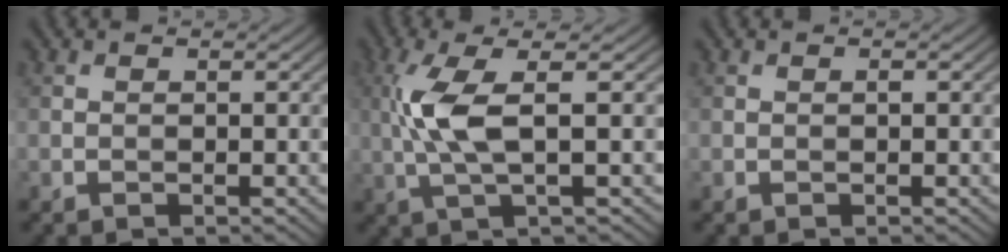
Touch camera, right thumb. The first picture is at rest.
{"total": 6.7, "force": [0.8, 1.5, 6.4], "torque": [-0.154, 0.010, 0.016]}
{"total": 0.0}